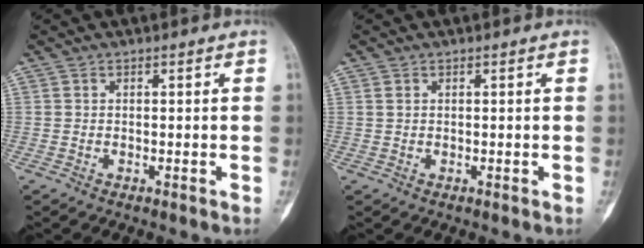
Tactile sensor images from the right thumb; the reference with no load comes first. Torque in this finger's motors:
{"motor_torque": [-0.55, 0.24, 0.33, 0.03, -0.05]}